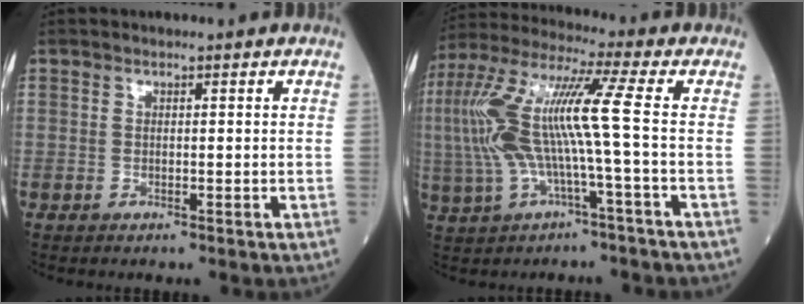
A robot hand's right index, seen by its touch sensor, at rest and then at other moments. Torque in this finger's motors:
{"motor_torque": [2.14, 0.00, 1.06, 0.21]}